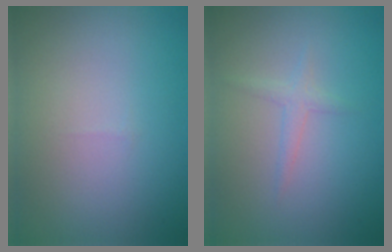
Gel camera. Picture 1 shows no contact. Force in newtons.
{"total": 1.2, "press": 1.2, "slide": 0.1}